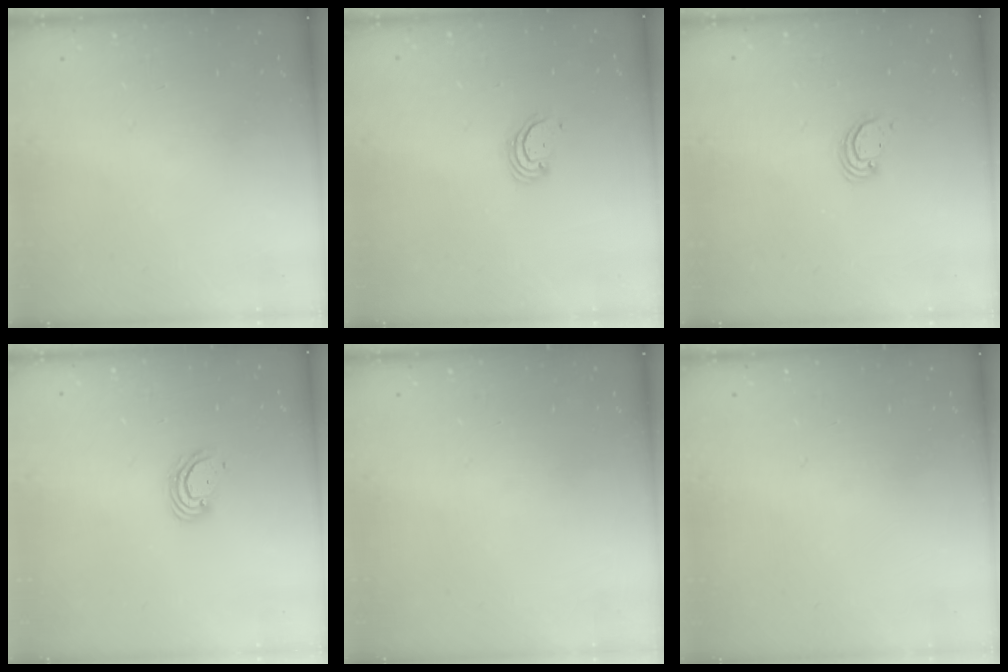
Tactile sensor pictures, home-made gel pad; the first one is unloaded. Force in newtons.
{"total": 2.3, "press": 2.3, "slide": 0.2}
{"total": 2.6, "press": 2.6, "slide": 0.2}
{"total": 4.9, "press": 4.9, "slide": 0.4}
{"total": 0.0}
{"total": 0.0}